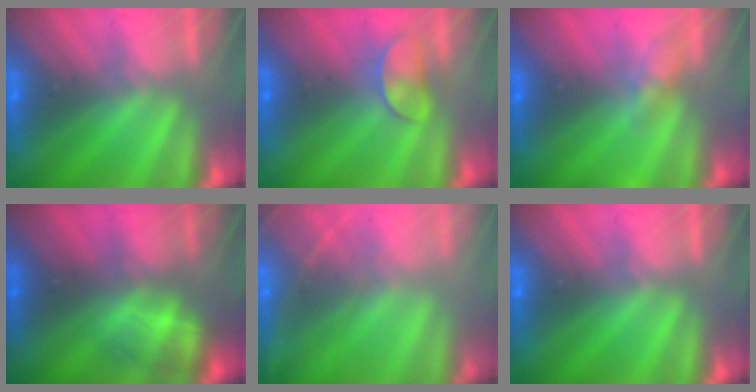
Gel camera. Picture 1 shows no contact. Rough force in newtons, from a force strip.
{"total": 2.4}
{"total": 3.5}
{"total": 2.3}
{"total": 5.7}
{"total": 0.0}